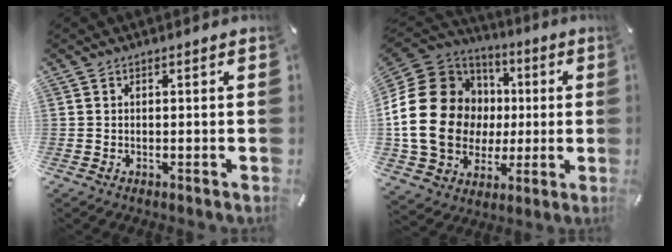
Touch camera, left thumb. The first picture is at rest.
{"total": 25.1, "force": [0.3, 21.0, 13.6], "torque": [-0.279, 0.005, 0.036]}